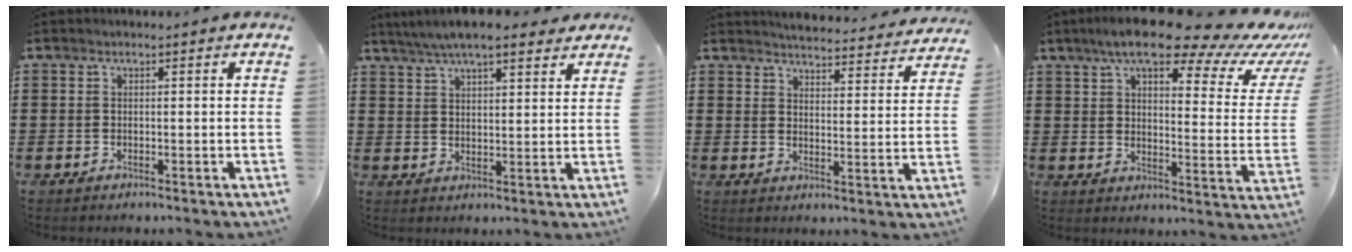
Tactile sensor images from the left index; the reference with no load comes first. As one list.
[{"total": 6.1, "force": [5.3, 1.1, 2.8], "torque": [-0.070, -0.007, 0.096]}, {"total": 4.4, "force": [4.3, -0.1, 0.4], "torque": [-0.018, -0.035, 0.072]}, {"total": 13.2, "force": [10.2, 2.2, 8.2], "torque": [-0.153, -0.053, 0.167]}]